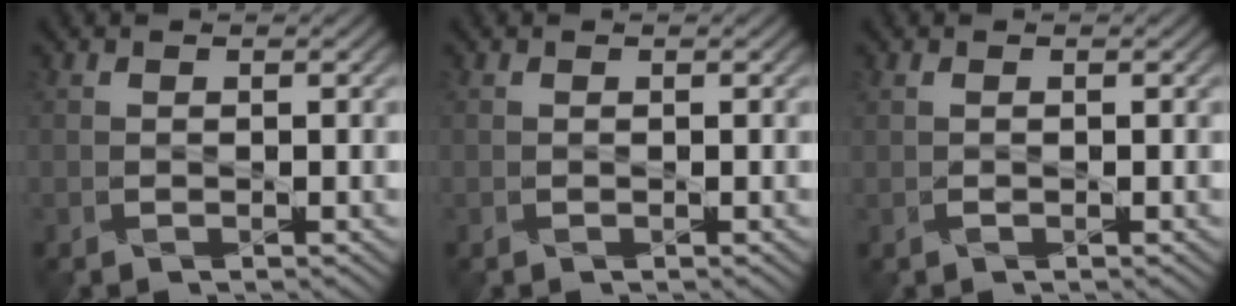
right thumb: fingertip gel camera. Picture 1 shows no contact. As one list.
[{"total": 0.0}, {"total": 0.5, "force": [0.0, 0.2, 0.5], "torque": [-0.014, 0.002, 0.000]}]